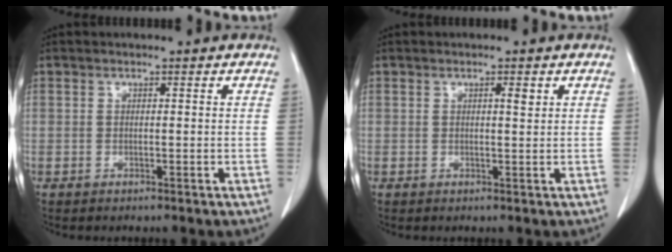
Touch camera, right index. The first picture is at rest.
{"total": 1.1, "force": [0.5, 0.2, 1.0], "torque": [-0.019, 0.000, 0.007]}